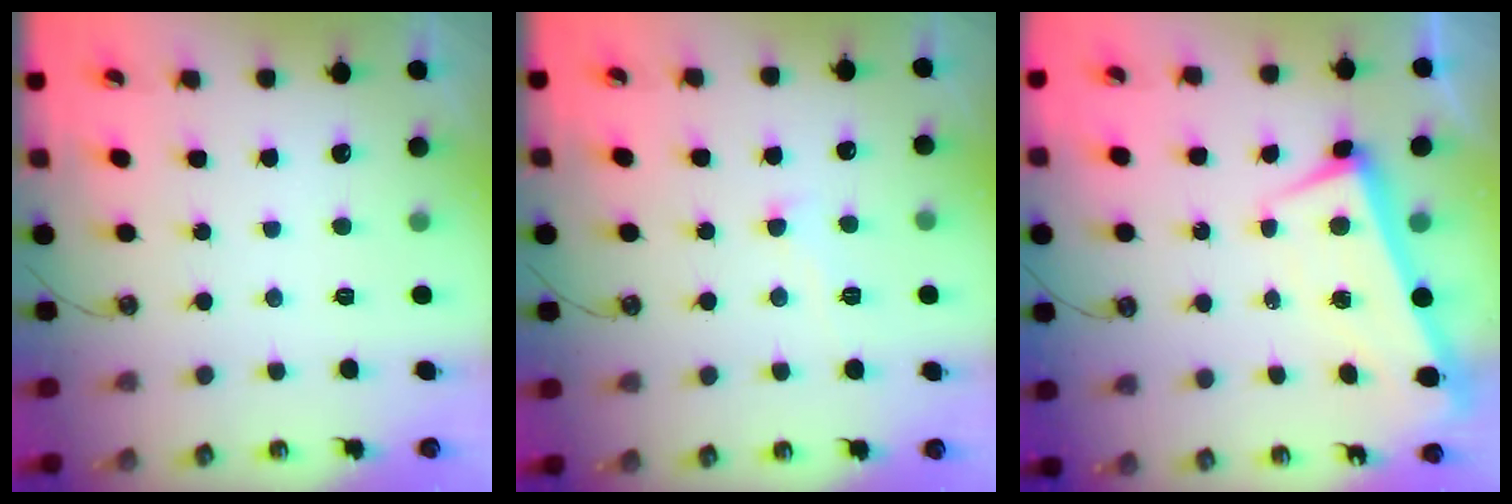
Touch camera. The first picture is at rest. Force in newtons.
{"total": 3.0, "press": 2.9, "slide": 0.7}
{"total": 2.7, "press": 2.0, "slide": 1.8}